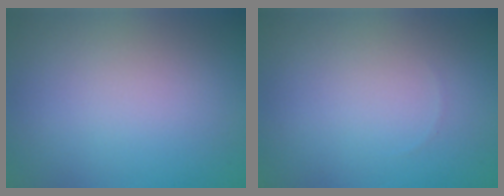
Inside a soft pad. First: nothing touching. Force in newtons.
{"total": 0.0}